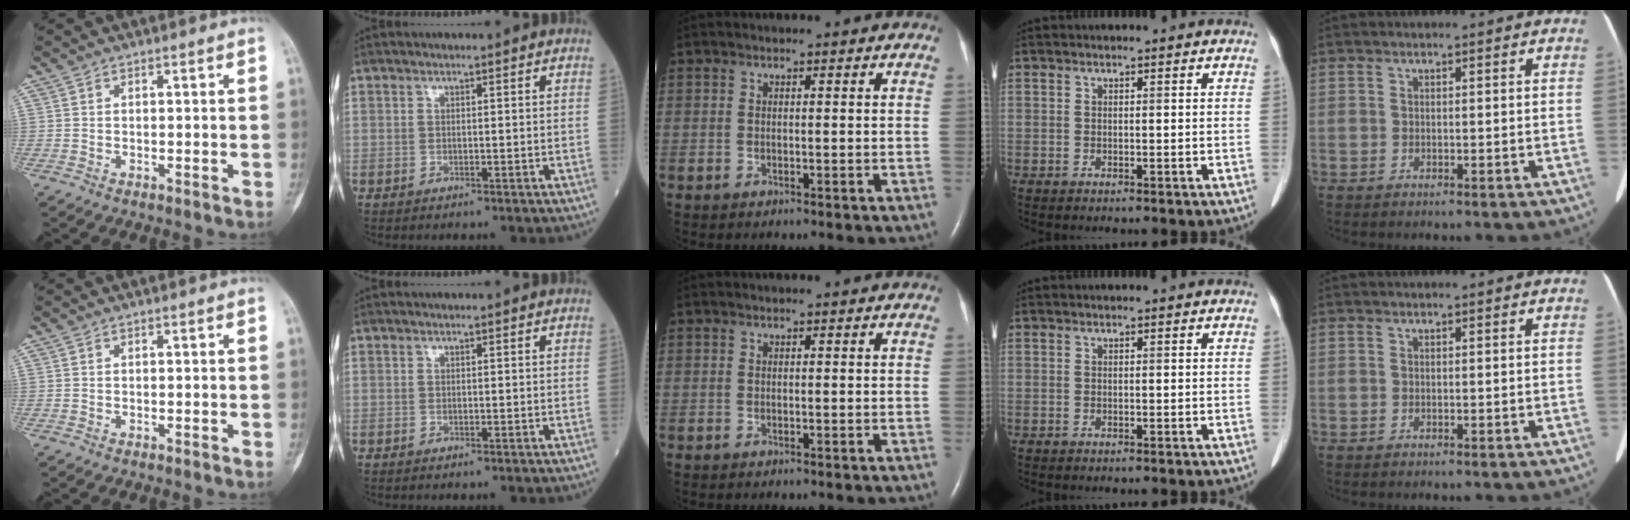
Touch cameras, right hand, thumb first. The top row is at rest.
{}